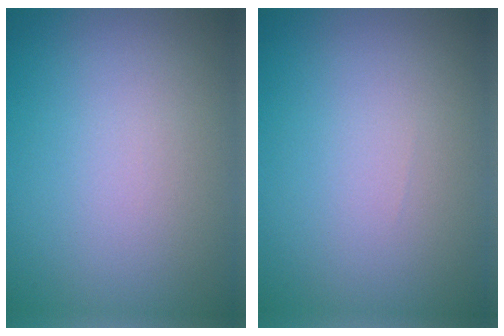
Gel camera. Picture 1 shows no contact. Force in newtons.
{"total": 0.0}